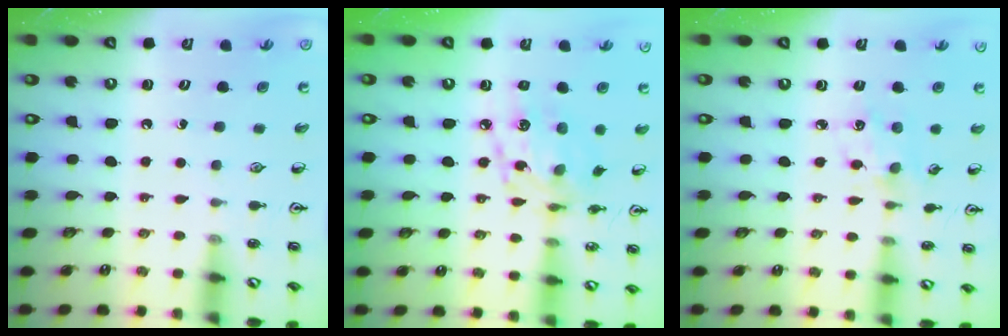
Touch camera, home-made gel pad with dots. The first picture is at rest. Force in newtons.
{"total": 12.7, "press": 12.7, "slide": 0.7}
{"total": 4.2, "press": 4.1, "slide": 1.0}